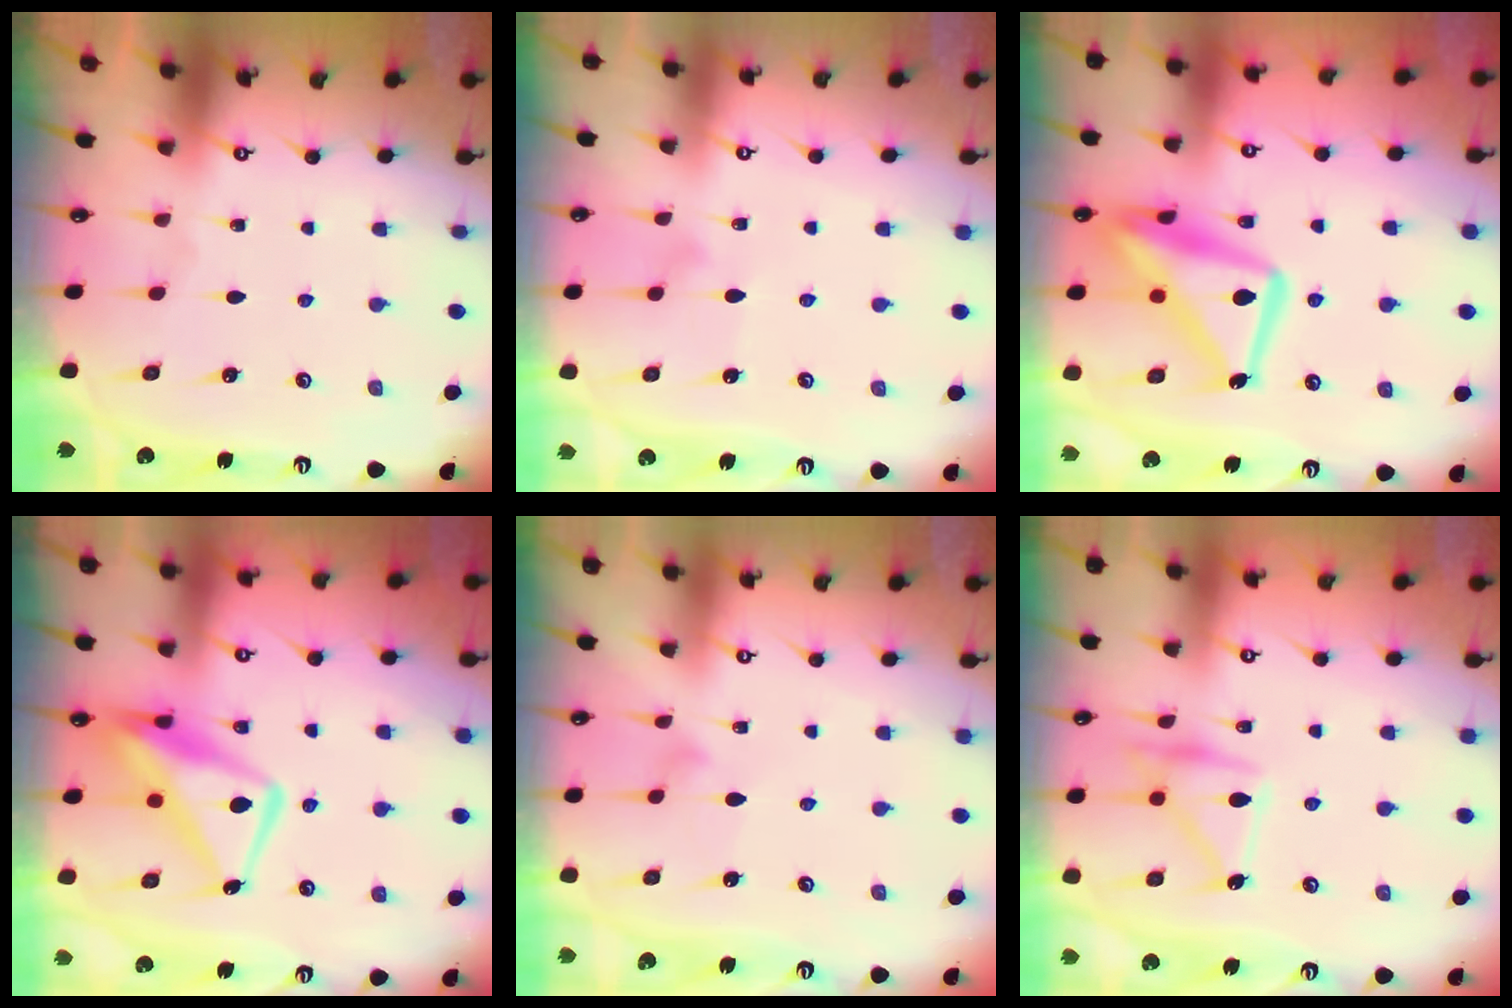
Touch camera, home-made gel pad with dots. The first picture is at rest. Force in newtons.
{"total": 6.7, "press": 6.7, "slide": 0.3}
{"total": 17.7, "press": 17.7, "slide": 1.6}
{"total": 11.9, "press": 11.8, "slide": 1.3}
{"total": 5.9, "press": 5.9, "slide": 0.3}
{"total": 16.1, "press": 16.0, "slide": 1.1}